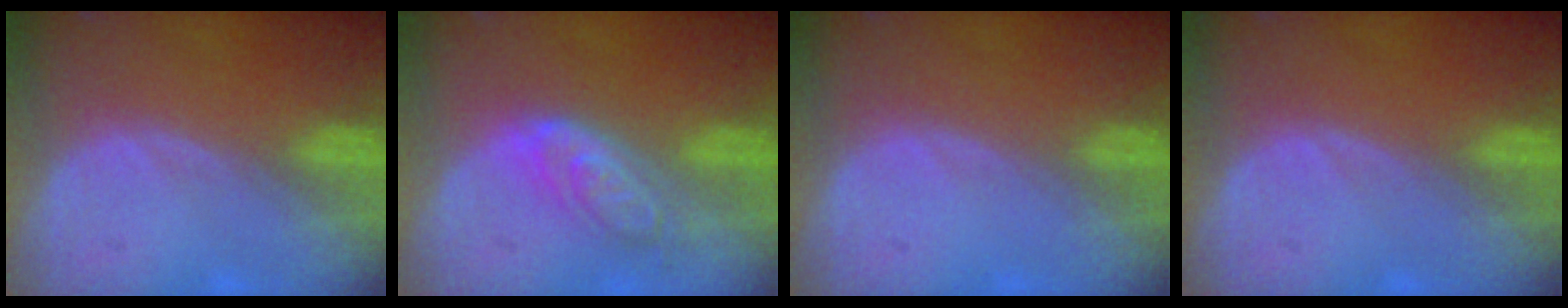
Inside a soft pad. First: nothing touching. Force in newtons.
{"total": 6.2, "press": 5.6, "slide": 2.8}
{"total": 0.0}
{"total": 0.0}